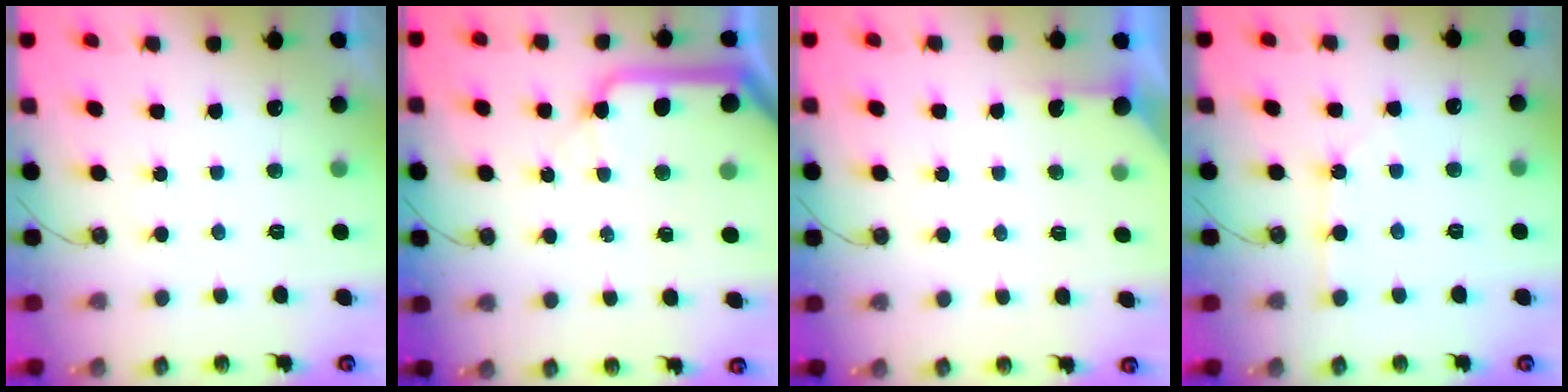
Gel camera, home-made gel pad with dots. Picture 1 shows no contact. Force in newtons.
{"total": 13.9, "press": 13.8, "slide": 1.9}
{"total": 2.3, "press": 2.3, "slide": 0.2}
{"total": 1.2, "press": 1.2, "slide": 0.2}